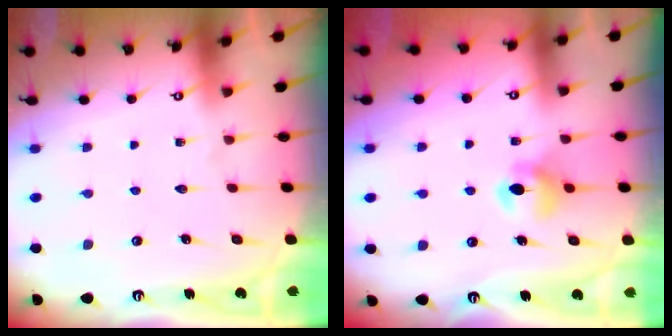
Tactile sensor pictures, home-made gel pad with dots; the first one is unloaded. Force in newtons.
{"total": 6.3, "press": 6.3, "slide": 0.4}